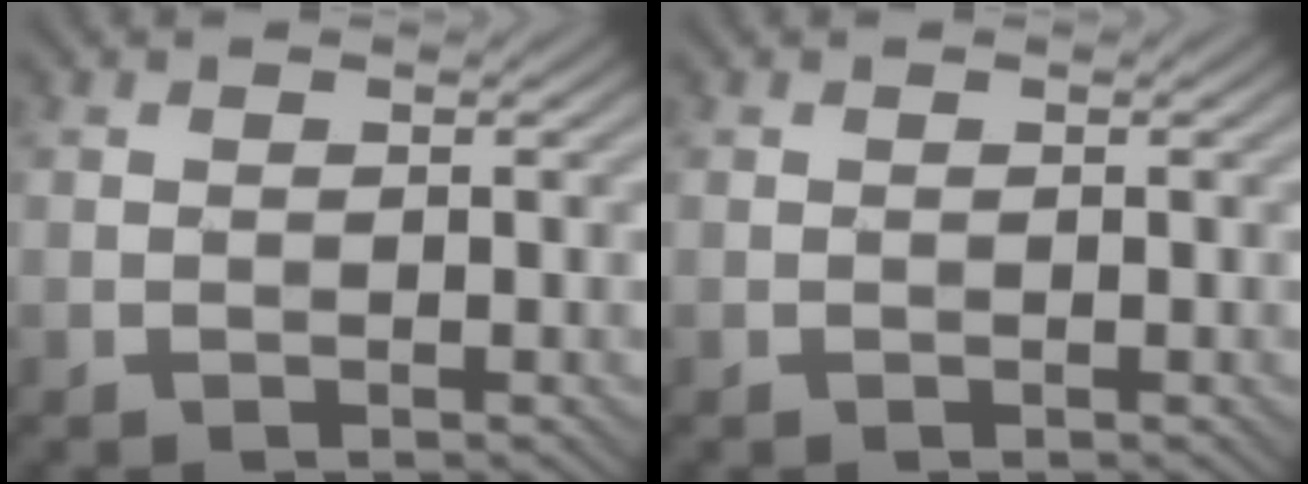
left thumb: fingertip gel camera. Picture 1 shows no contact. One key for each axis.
{"total": 0.0}